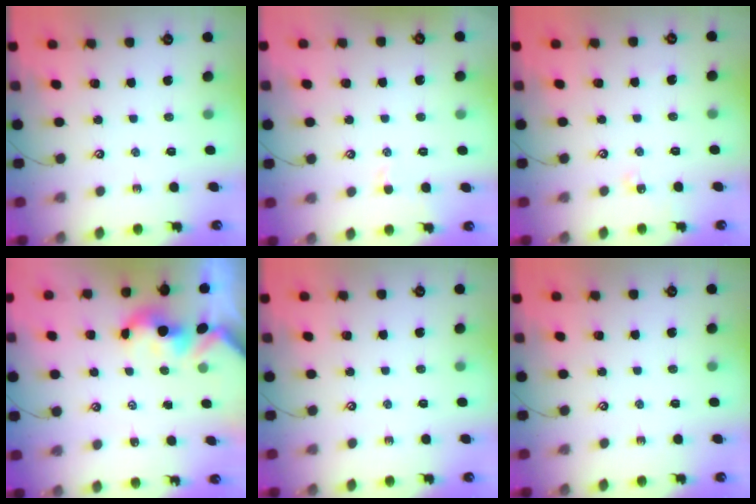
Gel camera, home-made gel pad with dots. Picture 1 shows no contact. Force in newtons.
{"total": 1.3, "press": 1.2, "slide": 0.4}
{"total": 3.2, "press": 3.2, "slide": 0.5}
{"total": 1.6, "press": 1.6, "slide": 0.2}
{"total": 0.0}
{"total": 0.0}